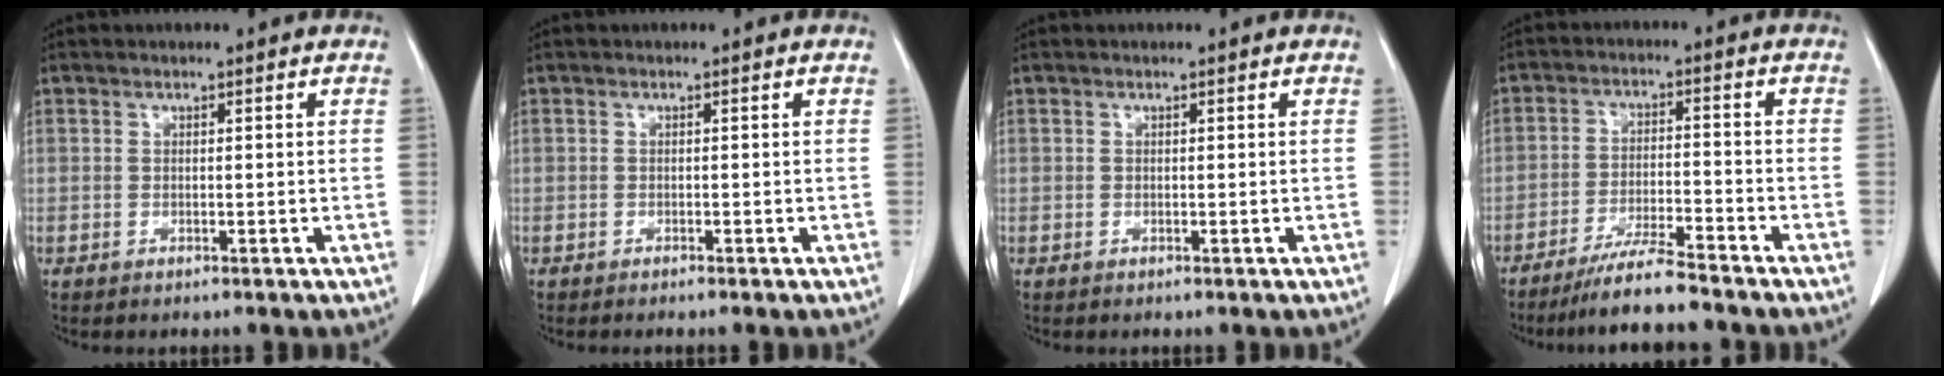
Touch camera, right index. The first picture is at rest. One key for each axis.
{"total": 0.9, "fx": -0.8, "fy": -0.2, "fz": 0.5, "tx": -0.008, "ty": 0.002, "tz": -0.011}
{"total": 0.0}
{"total": 7.0, "fx": -6.2, "fy": -0.2, "fz": 3.2, "tx": -0.055, "ty": -0.022, "tz": -0.111}